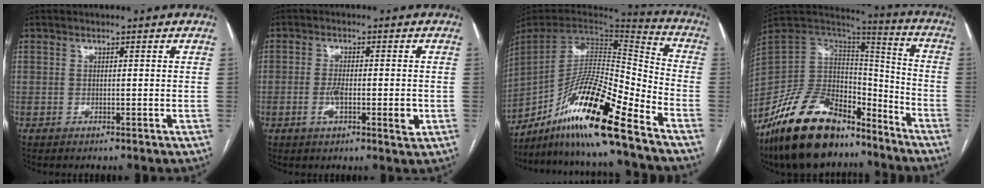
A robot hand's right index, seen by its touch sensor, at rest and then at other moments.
{"total": 5.5, "force": [-1.4, 1.3, 5.1], "torque": [-0.092, -0.005, -0.023]}
{"total": 18.5, "force": [-12.8, 0.7, 13.3], "torque": [-0.262, -0.007, -0.233]}
{"total": 22.9, "force": [-16.9, 10.2, 11.6], "torque": [-0.239, 0.023, -0.297]}